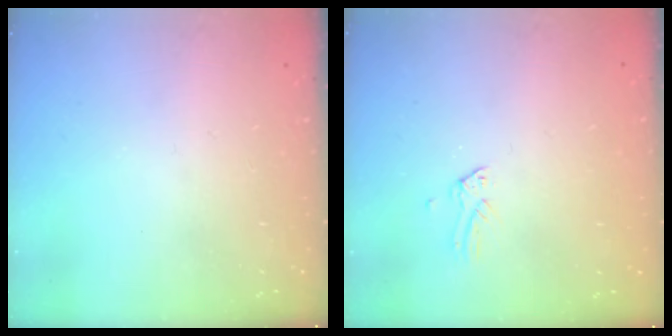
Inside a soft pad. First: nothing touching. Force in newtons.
{"total": 0.0}